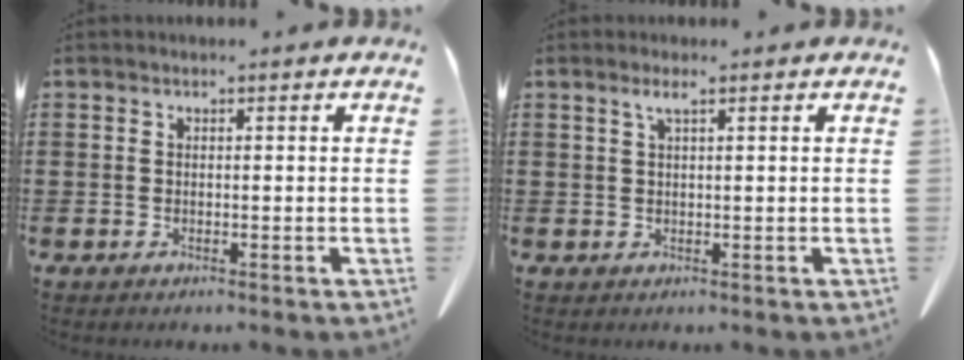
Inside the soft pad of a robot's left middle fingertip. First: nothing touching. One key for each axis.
{"total": 1.5, "fx": 0.8, "fy": 0.2, "fz": 1.3, "tx": -0.028, "ty": 0.002, "tz": 0.014}